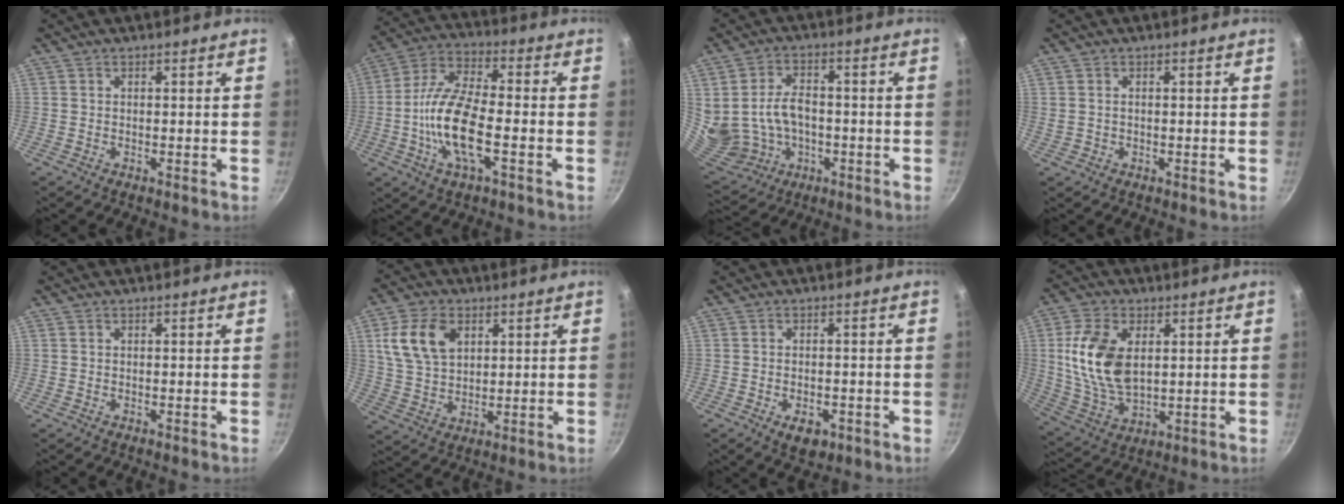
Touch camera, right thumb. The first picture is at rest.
{"total": 14.2, "force": [-3.4, 5.3, 12.7], "torque": [-0.247, 0.027, -0.078]}
{"total": 13.0, "force": [-1.3, 9.8, 8.5], "torque": [-0.142, 0.004, -0.004]}
{"total": 0.6, "force": [0.0, 0.6, 0.3], "torque": [-0.007, 0.003, 0.004]}
{"total": 0.0}
{"total": 11.1, "force": [3.9, 7.4, 7.3], "torque": [-0.121, -0.008, 0.077]}
{"total": 4.7, "force": [-2.0, 2.9, 3.1], "torque": [-0.041, 0.008, -0.020]}
{"total": 14.2, "force": [2.6, 8.6, 11.0], "torque": [-0.201, -0.014, 0.058]}